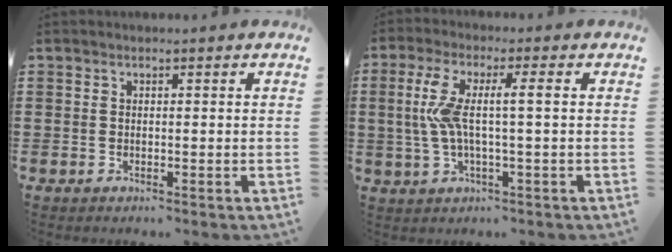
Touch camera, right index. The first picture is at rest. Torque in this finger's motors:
{"motor_torque": [0.87, -0.37, 0.68, 0.21]}